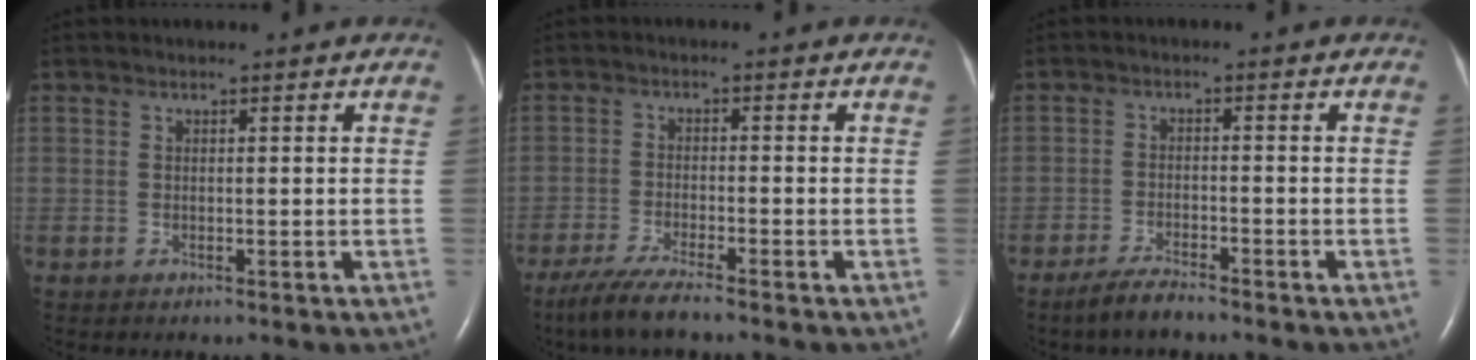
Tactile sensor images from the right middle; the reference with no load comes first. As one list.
[{"total": 5.5, "force": [-4.4, -0.1, 3.4], "torque": [-0.069, -0.019, -0.084]}, {"total": 3.6, "force": [-3.1, 0.2, 1.8], "torque": [-0.047, -0.011, -0.060]}]